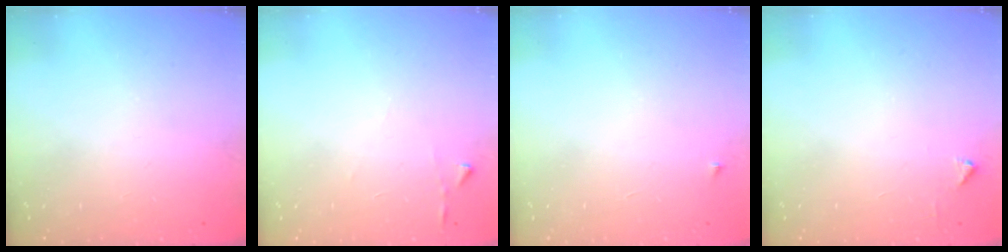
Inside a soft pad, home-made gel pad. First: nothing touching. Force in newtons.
{"total": 2.9, "press": 2.9, "slide": 0.3}
{"total": 2.3, "press": 2.3, "slide": 0.3}
{"total": 2.1, "press": 2.1, "slide": 0.3}